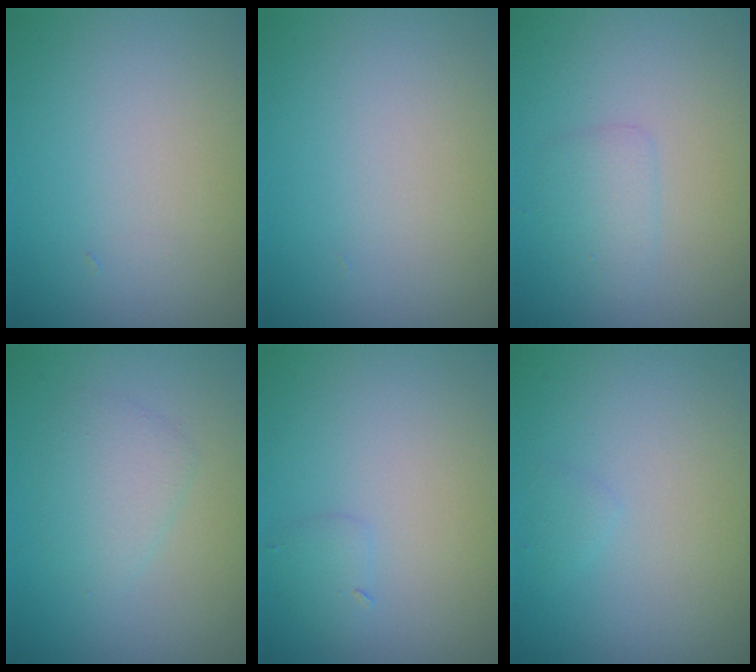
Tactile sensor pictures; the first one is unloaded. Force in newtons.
{"total": 0.0}
{"total": 1.6, "press": 1.6, "slide": 0.0}
{"total": 2.2, "press": 2.2, "slide": 0.0}
{"total": 1.0, "press": 1.0, "slide": 0.0}
{"total": 0.6, "press": 0.6, "slide": 0.1}